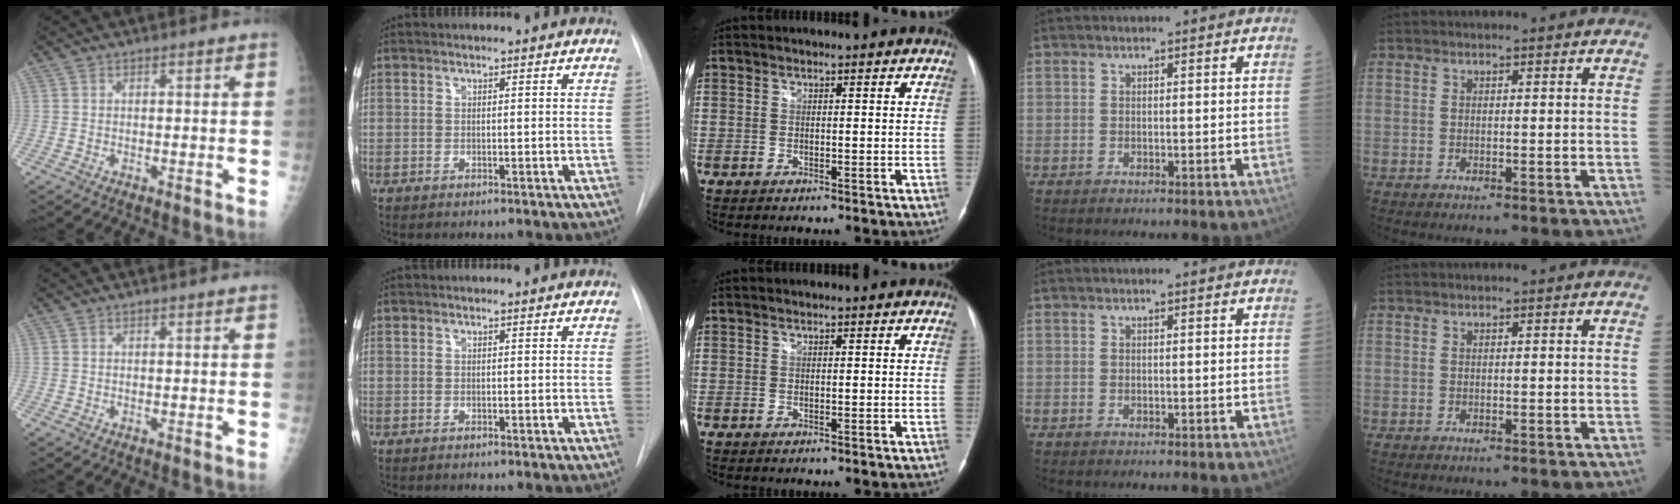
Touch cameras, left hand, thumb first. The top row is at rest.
{}